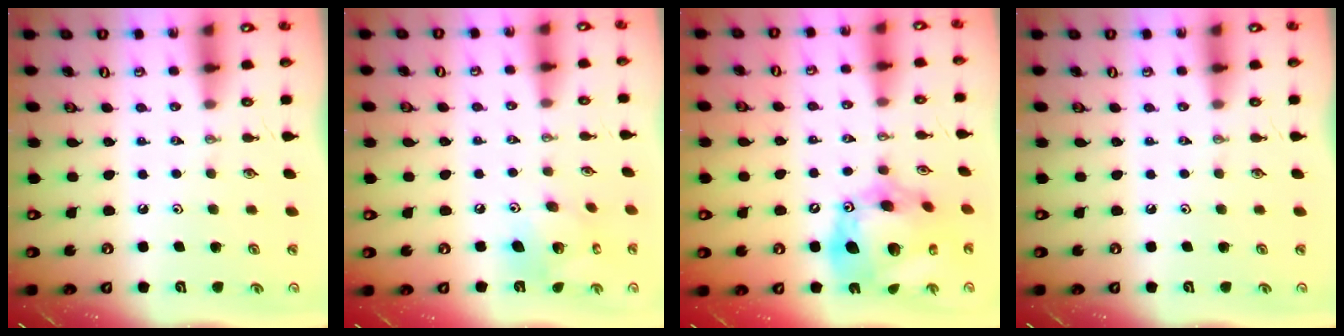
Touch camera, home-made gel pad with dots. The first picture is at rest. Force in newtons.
{"total": 11.5, "press": 11.5, "slide": 0.6}
{"total": 21.6, "press": 21.5, "slide": 2.3}
{"total": 0.0}